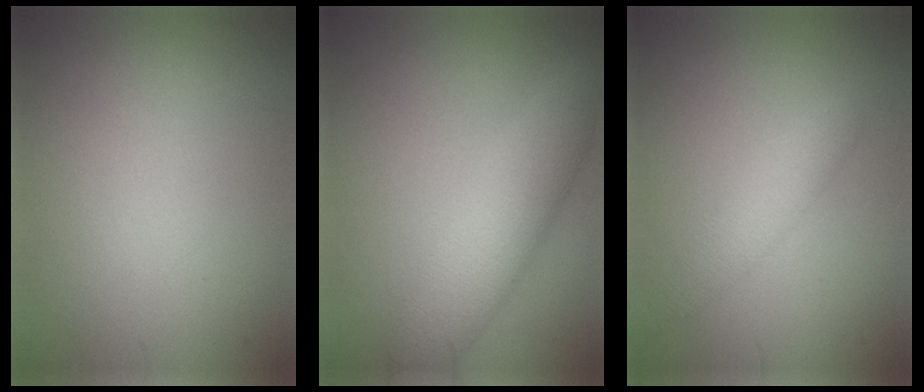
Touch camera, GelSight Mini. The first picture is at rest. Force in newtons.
{"total": 5.2, "press": 5.2, "slide": 0.0}
{"total": 2.4, "press": 2.4, "slide": 0.1}